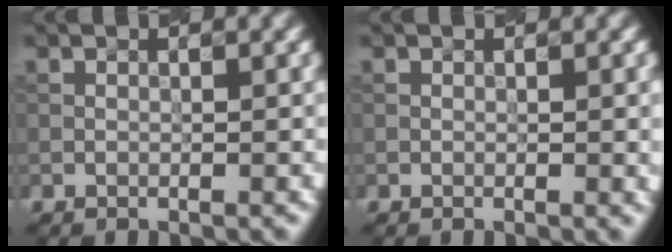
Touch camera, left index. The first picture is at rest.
{"total": 1.5, "force": [-0.1, 0.5, 1.5], "torque": [-0.013, 0.005, -0.001]}